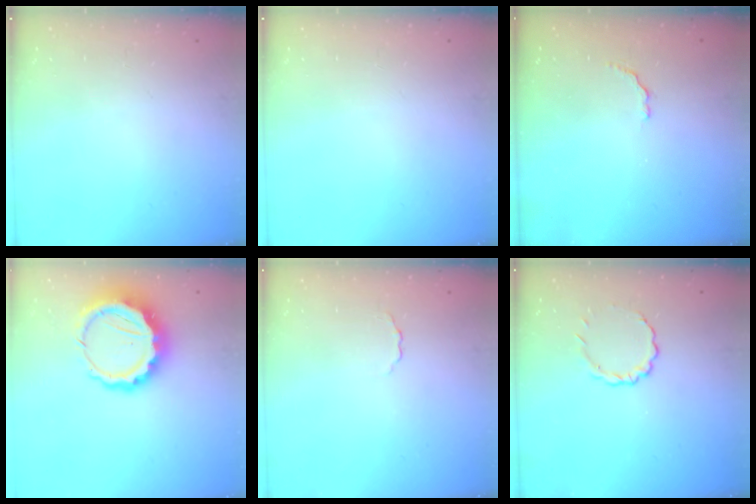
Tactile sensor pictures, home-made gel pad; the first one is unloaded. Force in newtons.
{"total": 0.0}
{"total": 2.6, "press": 2.5, "slide": 0.9}
{"total": 12.0, "press": 11.7, "slide": 2.7}
{"total": 1.2, "press": 1.2, "slide": 0.3}
{"total": 2.8, "press": 2.7, "slide": 0.9}